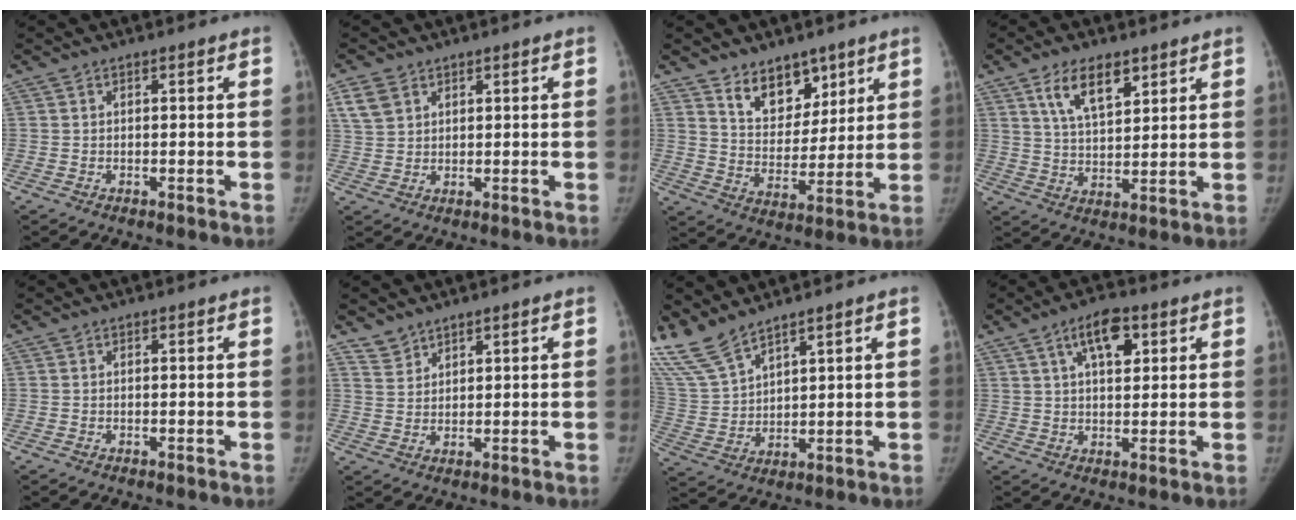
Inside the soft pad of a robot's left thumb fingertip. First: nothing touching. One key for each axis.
{"total": 4.5, "fx": 2.5, "fy": 3.2, "fz": 2.0, "tx": -0.029, "ty": -0.004, "tz": 0.055}
{"total": 10.3, "fx": 7.1, "fy": 6.1, "fz": 4.3, "tx": -0.027, "ty": -0.053, "tz": 0.127}
{"total": 8.9, "fx": 5.1, "fy": 4.1, "fz": 6.1, "tx": -0.088, "ty": -0.027, "tz": 0.095}
{"total": 0.0}
{"total": 3.6, "fx": 3.2, "fy": 1.7, "fz": 0.1, "tx": 0.017, "ty": -0.017, "tz": 0.067}
{"total": 10.2, "fx": 9.0, "fy": 2.6, "fz": 4.1, "tx": -0.089, "ty": -0.034, "tz": 0.203}
{"total": 7.9, "fx": 3.5, "fy": 3.7, "fz": 6.1, "tx": -0.080, "ty": -0.005, "tz": 0.056}